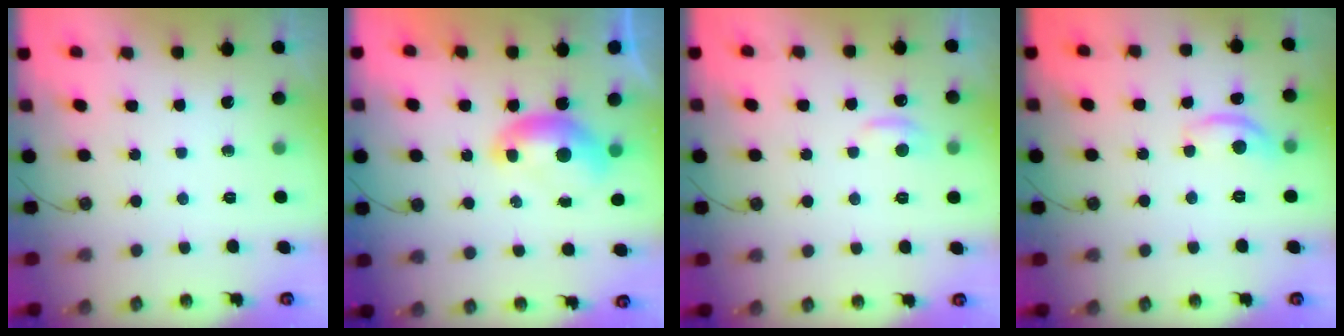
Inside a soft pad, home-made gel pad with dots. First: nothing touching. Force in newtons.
{"total": 1.5, "press": 1.4, "slide": 0.6}
{"total": 1.1, "press": 0.8, "slide": 0.6}
{"total": 6.7, "press": 6.7, "slide": 0.4}